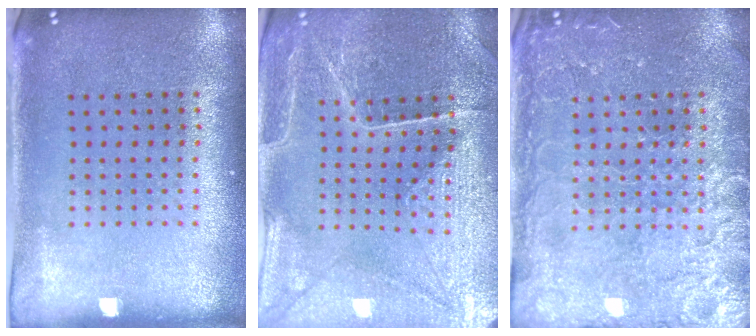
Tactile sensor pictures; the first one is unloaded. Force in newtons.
{"total": 2.9, "press": 2.9, "slide": 0.2}
{"total": 3.7, "press": 3.7, "slide": 0.5}